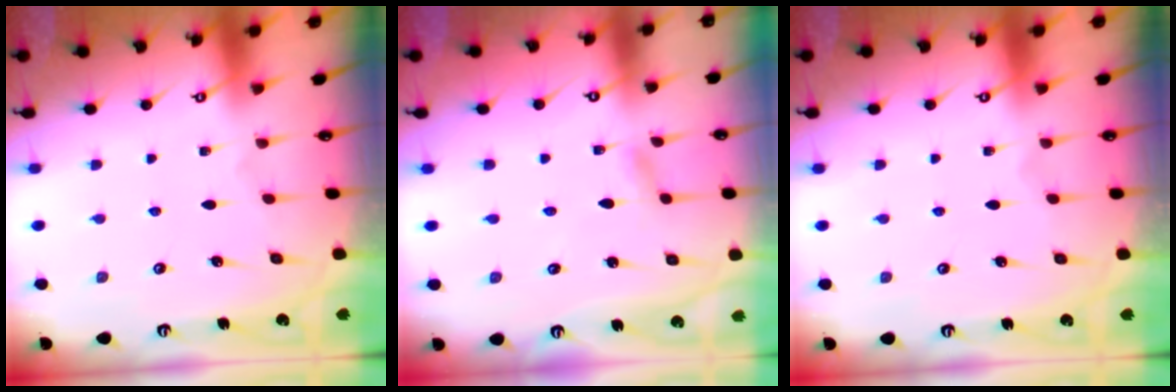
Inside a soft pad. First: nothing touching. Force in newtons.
{"total": 1.6, "press": 1.6, "slide": 0.2}
{"total": 0.0}